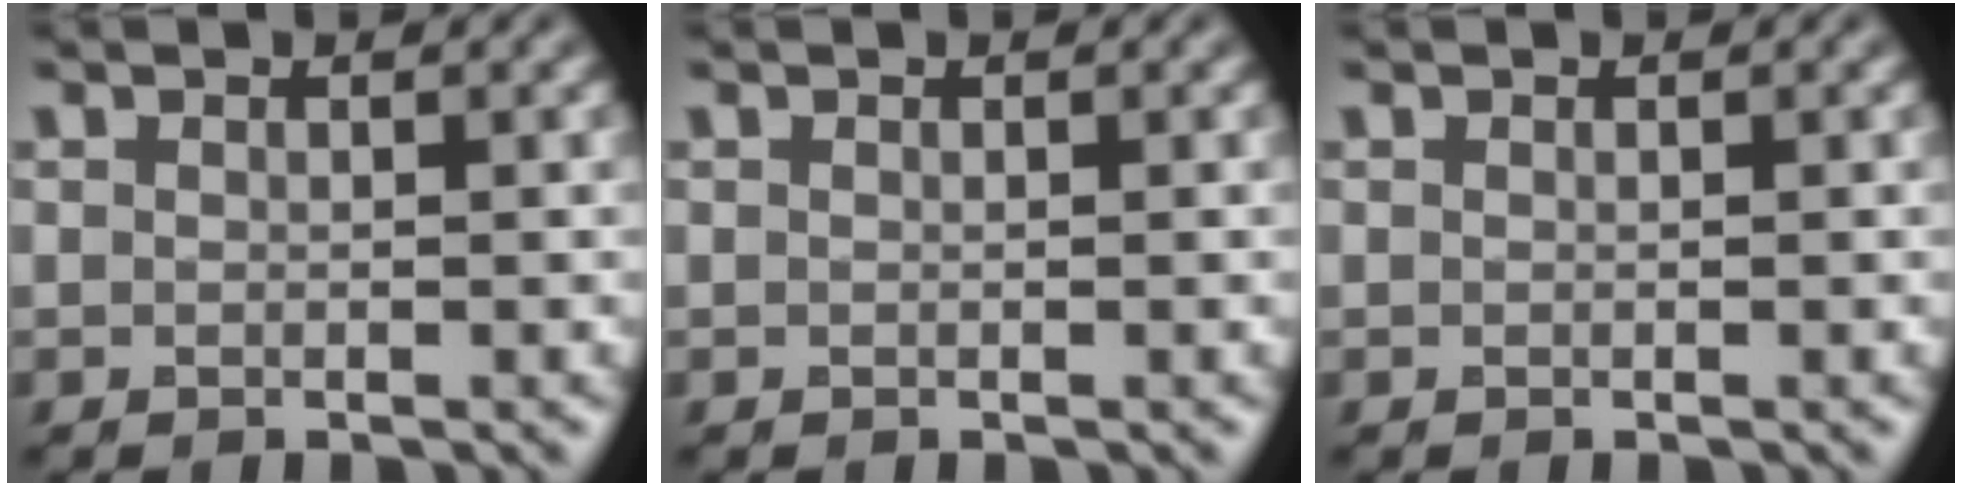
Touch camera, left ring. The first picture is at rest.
{"total": 0.0}
{"total": 0.0}